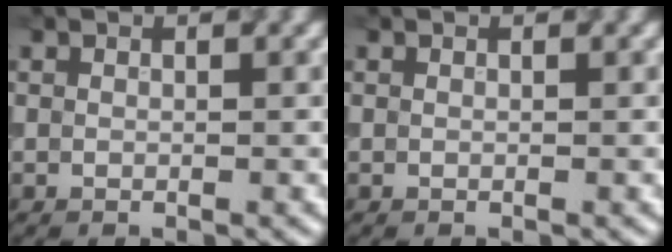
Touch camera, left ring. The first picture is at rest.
{"total": 0.0}